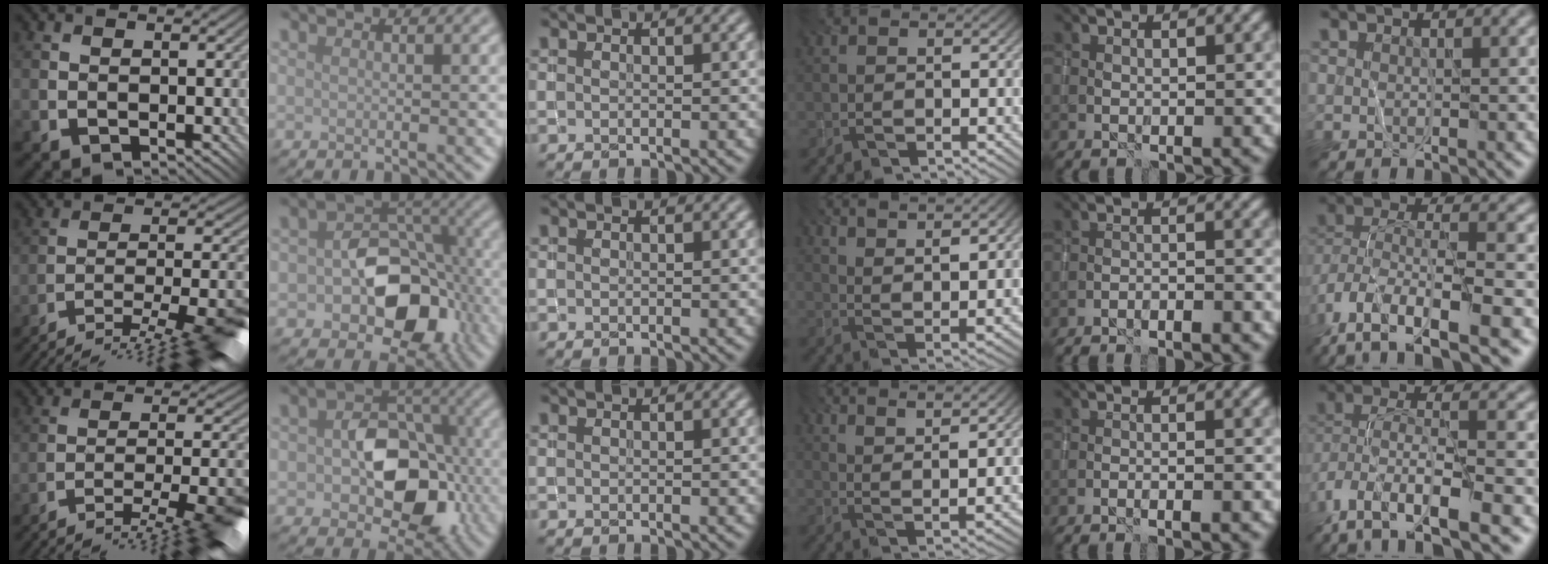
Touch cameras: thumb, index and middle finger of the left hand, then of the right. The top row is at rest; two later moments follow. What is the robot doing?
{"motion": "wrap", "object": "yarn"}